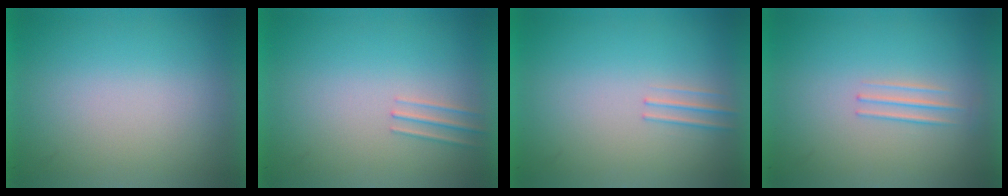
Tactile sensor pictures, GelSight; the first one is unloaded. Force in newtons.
{"total": 1.0}
{"total": 1.2}
{"total": 1.3}